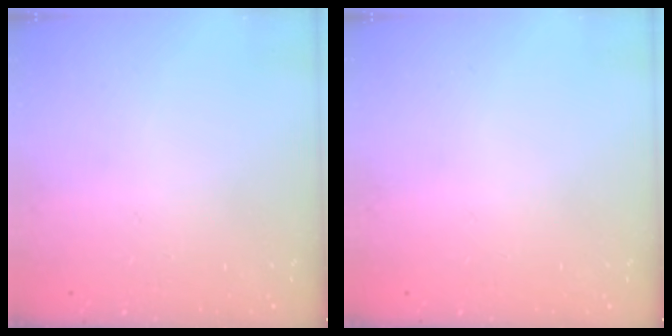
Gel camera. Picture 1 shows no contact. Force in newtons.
{"total": 0.0}